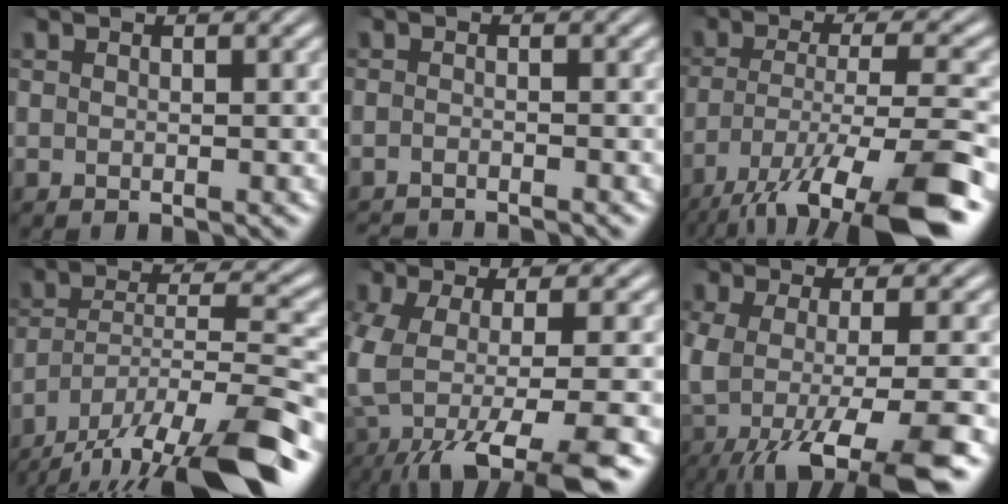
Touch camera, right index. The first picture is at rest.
{"total": 2.5, "force": [-2.5, 0.0, 0.0], "torque": [-0.001, -0.014, -0.039]}
{"total": 9.4, "force": [-4.3, 3.1, 7.8], "torque": [-0.137, -0.042, -0.046]}
{"total": 8.8, "force": [-4.1, 4.0, 6.7], "torque": [-0.108, -0.018, -0.060]}
{"total": 9.4, "force": [-2.2, 4.8, 7.8], "torque": [-0.165, -0.045, -0.013]}
{"total": 8.4, "force": [-2.0, 3.6, 7.4], "torque": [-0.150, -0.046, -0.008]}